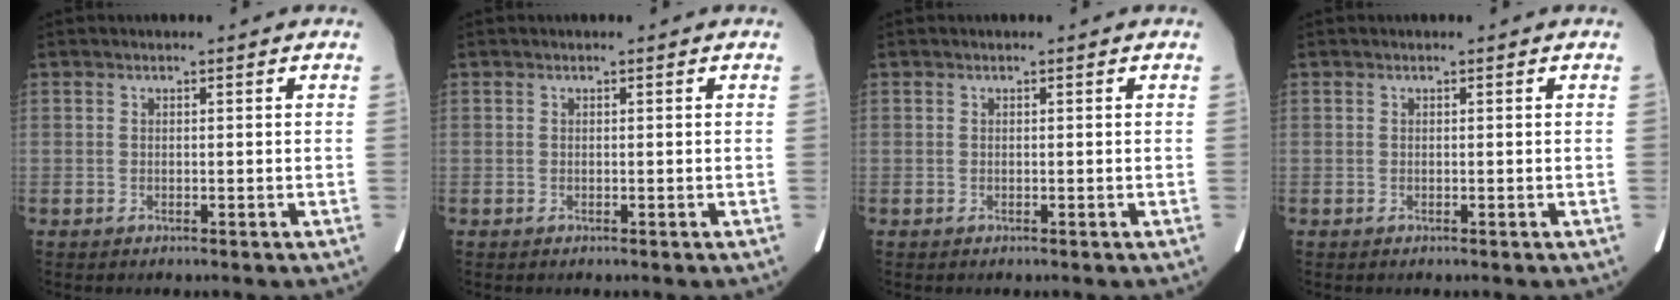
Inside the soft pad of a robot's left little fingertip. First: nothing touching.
{"total": 0.0}
{"total": 0.0}
{"total": 0.0}